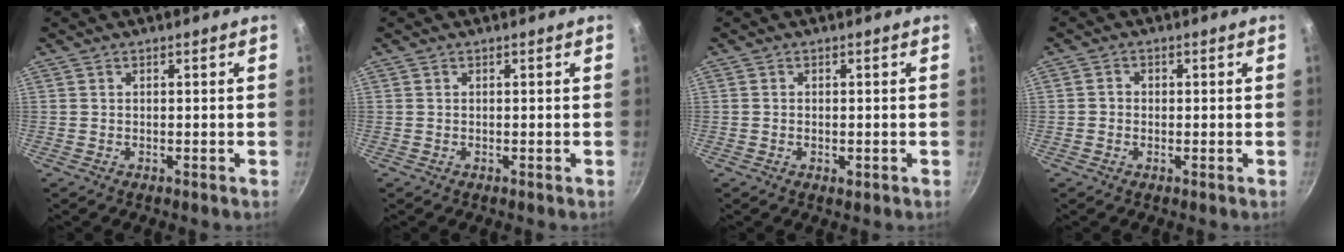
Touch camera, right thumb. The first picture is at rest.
{"total": 0.0}
{"total": 1.4, "force": [-0.4, 0.8, 1.1], "torque": [-0.016, -0.003, -0.006]}
{"total": 1.7, "force": [-0.3, 1.5, 0.7], "torque": [-0.008, 0.005, -0.009]}